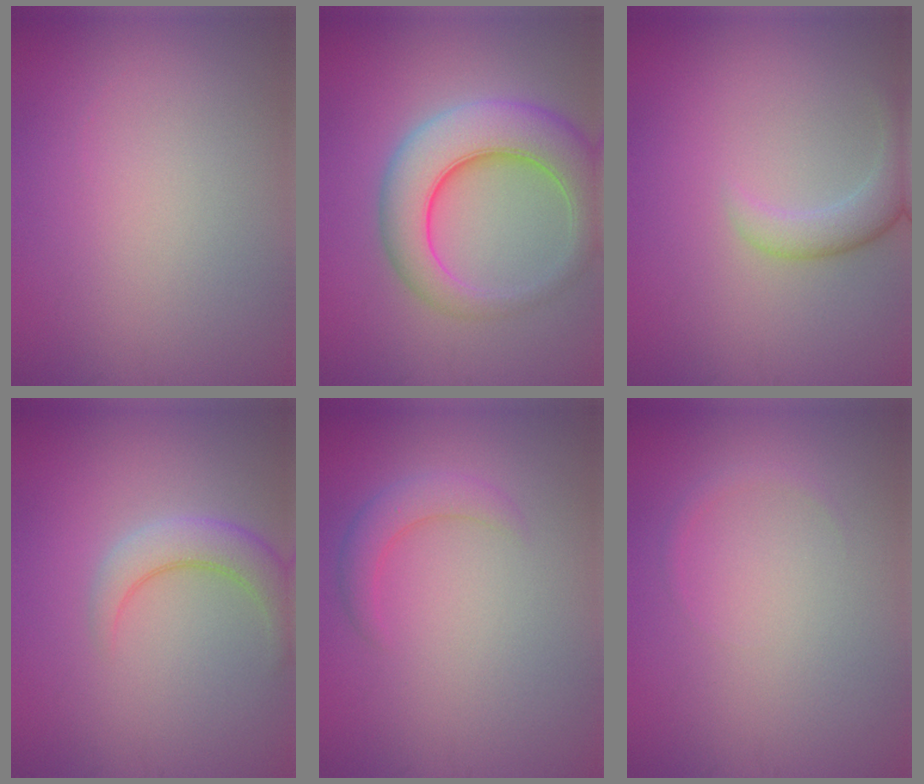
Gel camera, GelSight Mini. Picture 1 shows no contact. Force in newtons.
{"total": 8.4, "press": 8.4, "slide": 0.2}
{"total": 3.1, "press": 3.1, "slide": 0.3}
{"total": 3.7, "press": 3.7, "slide": 0.3}
{"total": 2.5, "press": 2.5, "slide": 0.2}
{"total": 0.7, "press": 0.7, "slide": 0.1}